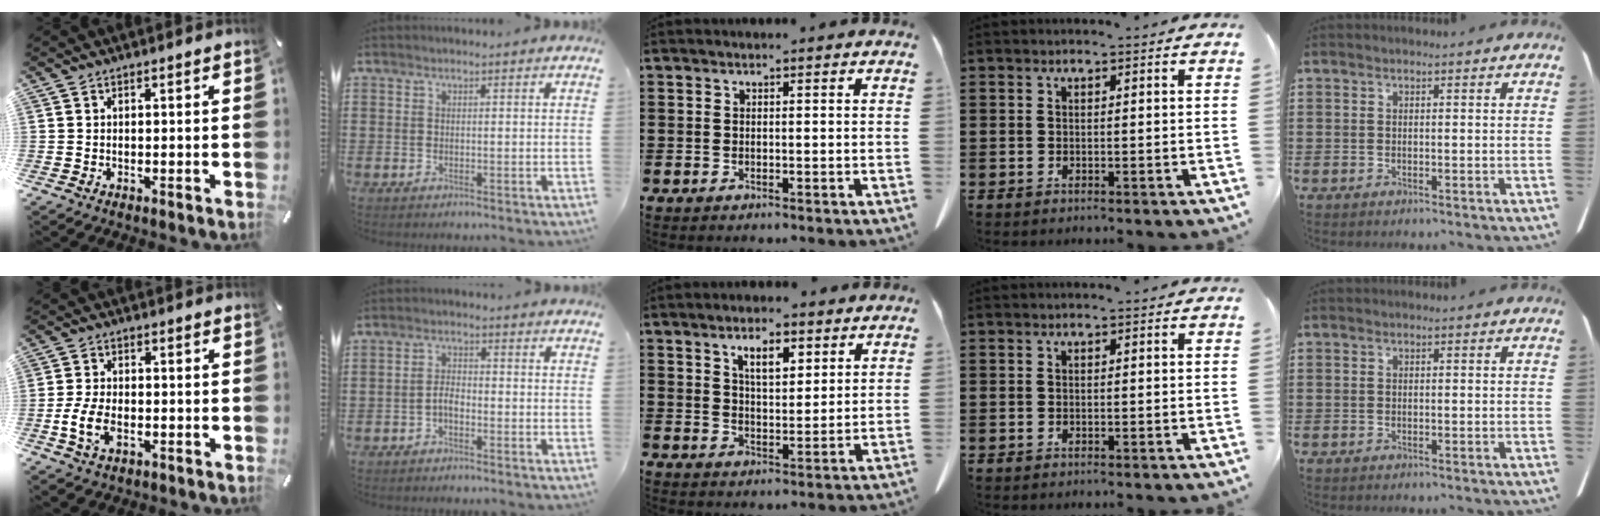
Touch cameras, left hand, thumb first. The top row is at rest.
{"thumb": {"total": 7.7, "force": [-2.6, 4.9, 5.3], "torque": [-0.115, 0.008, -0.046]}, "index": {"total": 2.6, "force": [-1.4, 1.1, 2.0], "torque": [-0.044, 0.003, -0.029]}, "middle": {"total": 5.9, "force": [4.2, 2.1, 3.5], "torque": [-0.064, -0.007, 0.072]}}